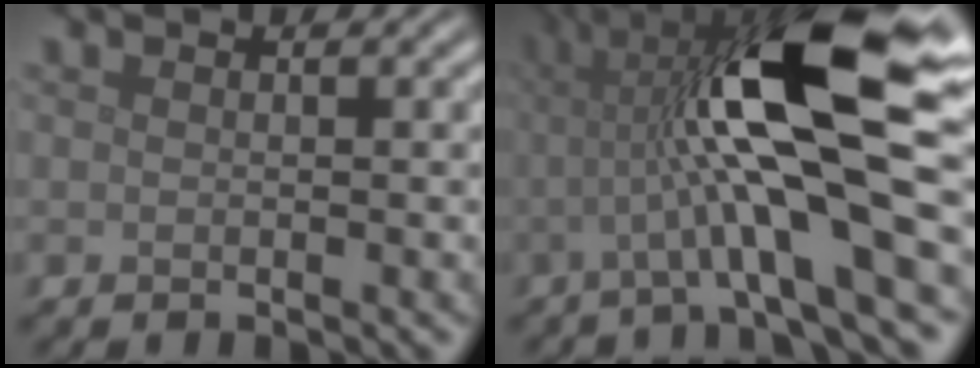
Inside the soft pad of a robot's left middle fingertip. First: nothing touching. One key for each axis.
{"total": 13.2, "fx": 0.9, "fy": 2.6, "fz": 12.9, "tx": -0.211, "ty": 0.021, "tz": 0.014}